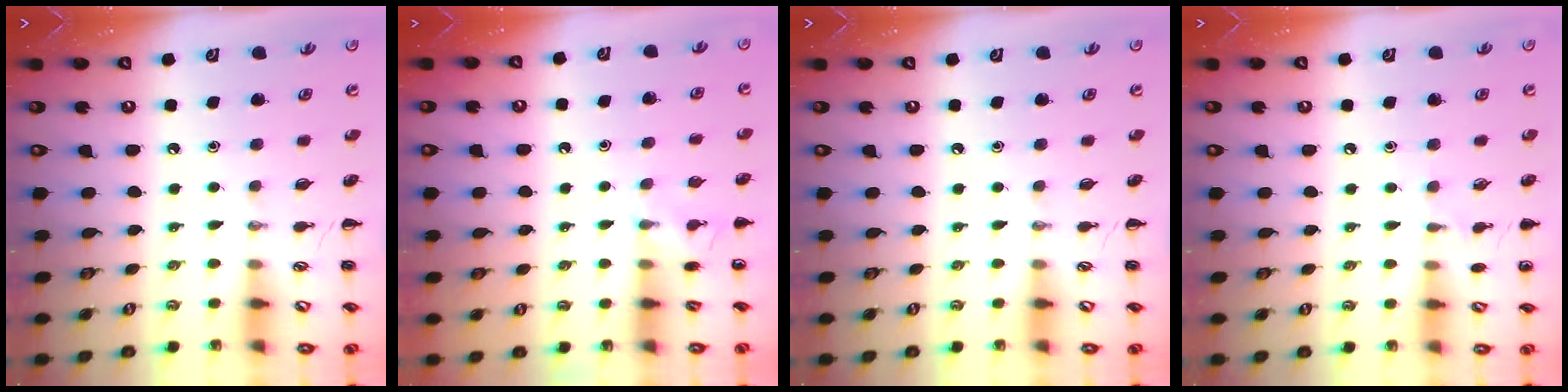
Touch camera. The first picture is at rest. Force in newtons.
{"total": 4.2, "press": 3.9, "slide": 1.4}
{"total": 0.0}
{"total": 5.1, "press": 4.9, "slide": 1.6}